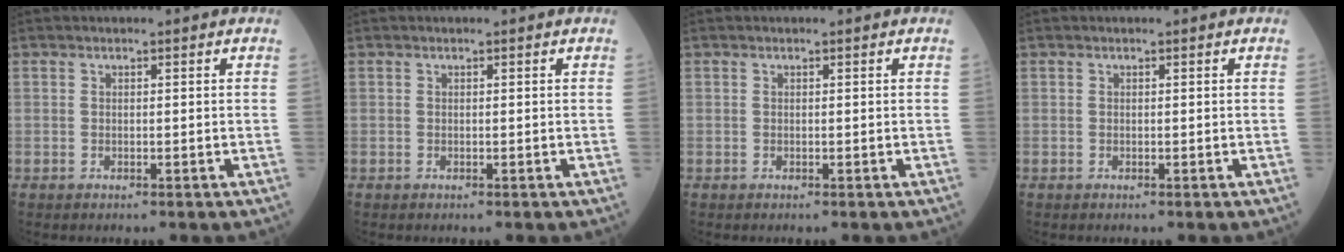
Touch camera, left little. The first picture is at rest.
{"total": 0.0}
{"total": 0.0}
{"total": 0.0}